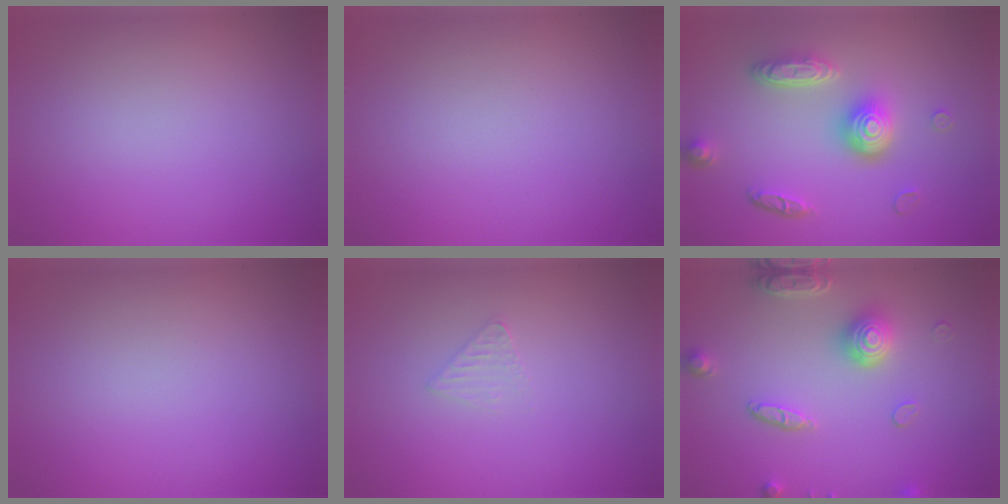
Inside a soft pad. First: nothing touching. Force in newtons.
{"total": 0.0}
{"total": 4.7, "press": 3.7, "slide": 3.0}
{"total": 0.0}
{"total": 1.0, "press": 1.0, "slide": 0.1}
{"total": 4.2, "press": 3.5, "slide": 2.3}